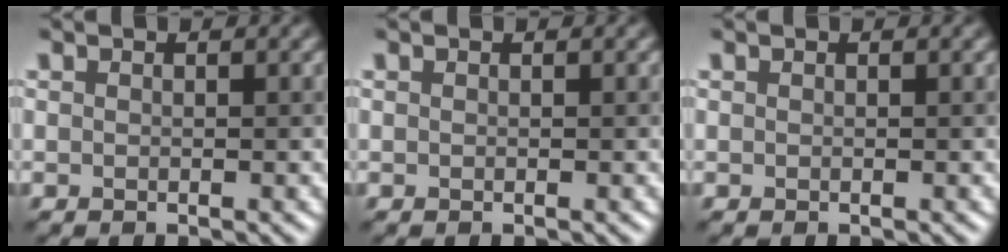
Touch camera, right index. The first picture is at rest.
{"total": 0.0}
{"total": 0.0}